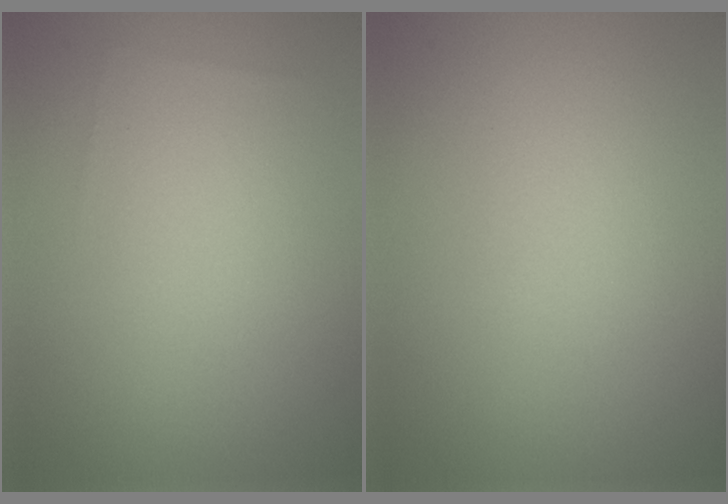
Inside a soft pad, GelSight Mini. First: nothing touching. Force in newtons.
{"total": 0.0}